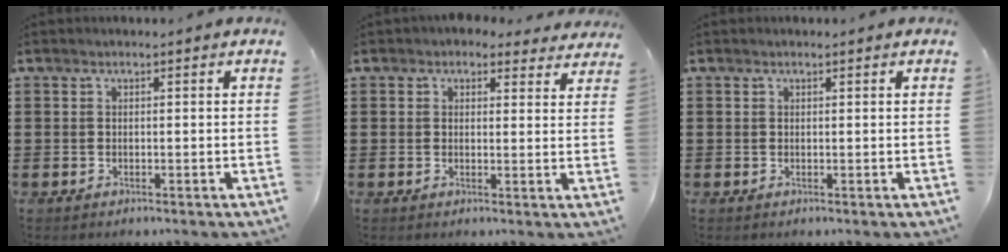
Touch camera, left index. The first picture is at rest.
{"total": 2.5, "force": [2.1, 1.3, 0.5], "torque": [-0.003, -0.004, 0.035]}
{"total": 0.0}